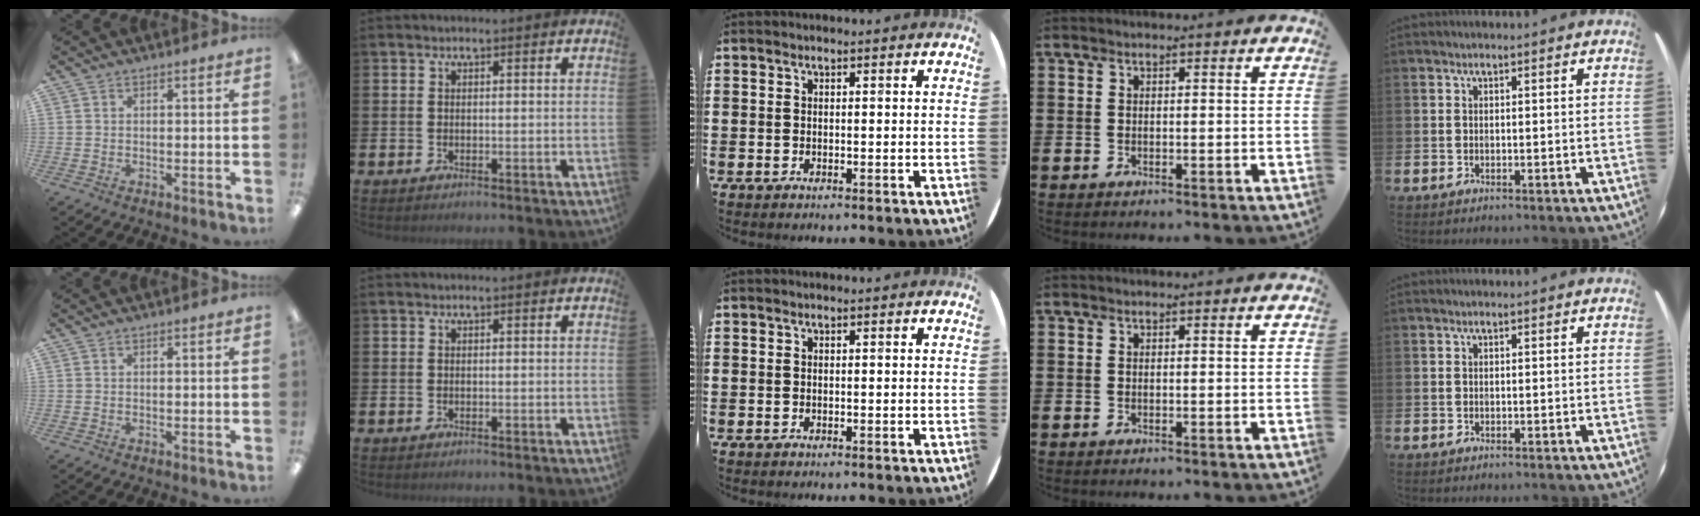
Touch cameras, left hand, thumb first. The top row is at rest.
{}